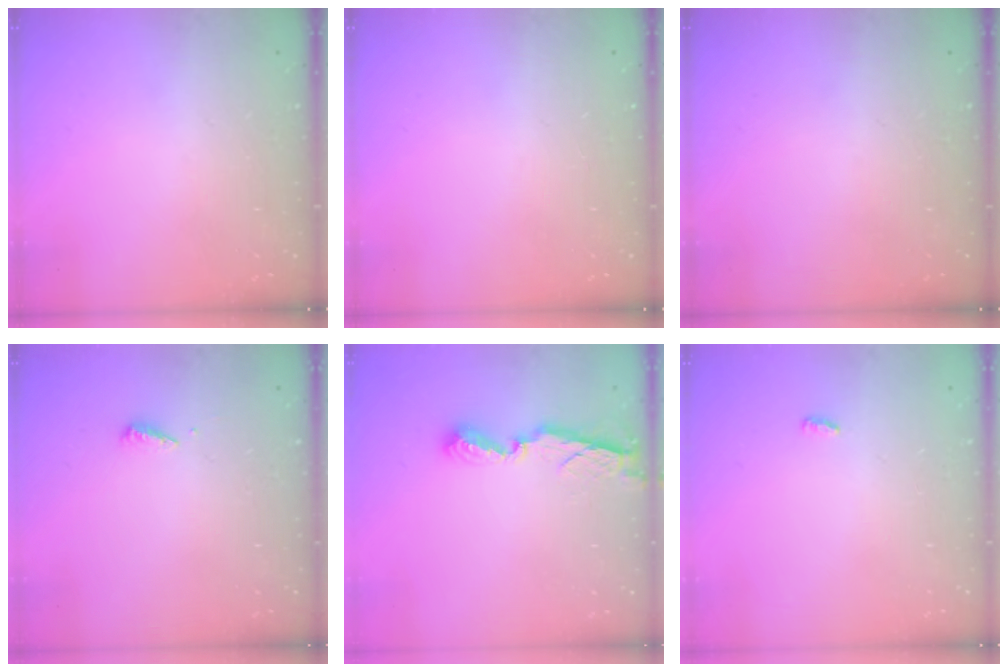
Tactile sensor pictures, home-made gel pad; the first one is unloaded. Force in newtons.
{"total": 0.0}
{"total": 0.0}
{"total": 2.5, "press": 2.5, "slide": 0.1}
{"total": 7.8, "press": 7.8, "slide": 0.5}
{"total": 2.9, "press": 2.6, "slide": 1.3}